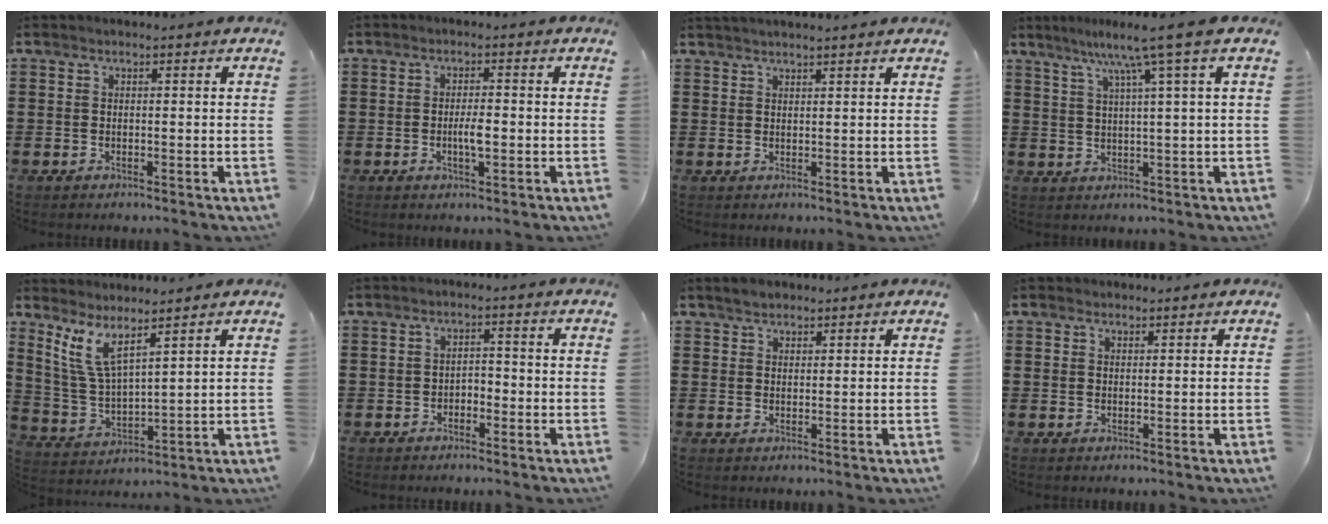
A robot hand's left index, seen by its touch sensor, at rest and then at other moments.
{"total": 3.2, "force": [-0.5, 0.9, 3.0], "torque": [-0.055, 0.004, -0.010]}
{"total": 1.4, "force": [1.4, -0.1, 0.2], "torque": [-0.008, 0.001, 0.027]}
{"total": 6.9, "force": [3.9, -1.0, 5.6], "torque": [-0.121, -0.006, 0.061]}
{"total": 6.7, "force": [4.7, 1.3, 4.5], "torque": [-0.113, -0.020, 0.082]}
{"total": 1.8, "force": [-1.6, 0.7, 0.4], "torque": [-0.014, 0.003, -0.037]}
{"total": 1.9, "force": [1.7, 0.8, 0.1], "torque": [-0.006, 0.005, 0.034]}
{"total": 1.2, "force": [1.1, 0.6, 0.1], "torque": [-0.004, 0.004, 0.021]}